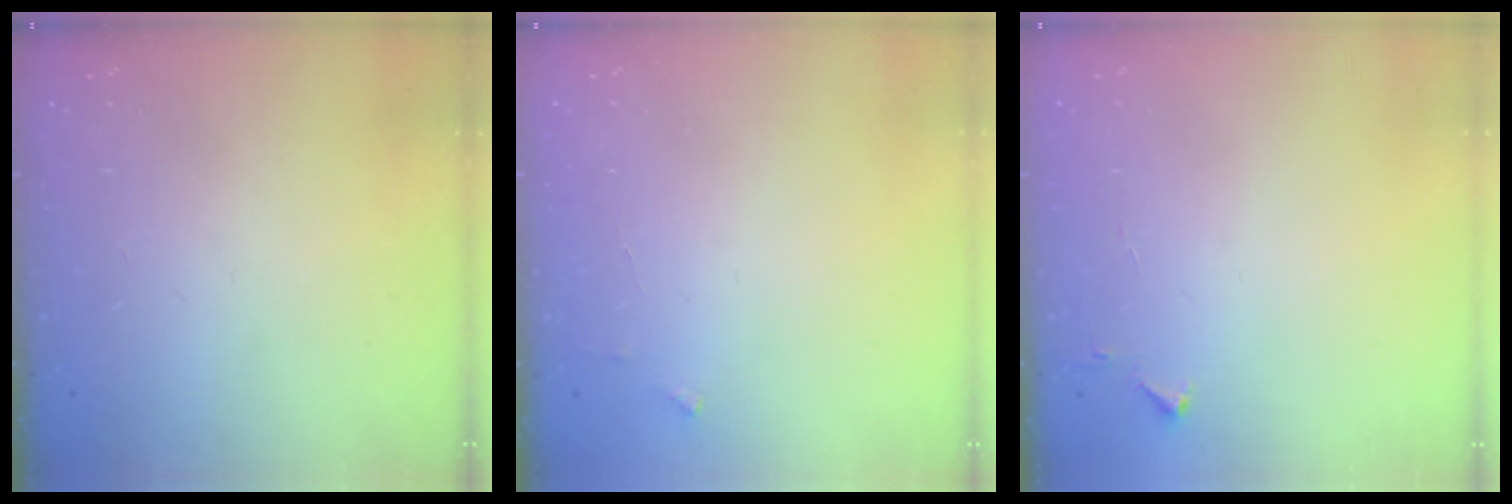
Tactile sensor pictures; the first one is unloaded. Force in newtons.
{"total": 2.6, "press": 2.6, "slide": 0.2}
{"total": 2.8, "press": 2.8, "slide": 0.4}